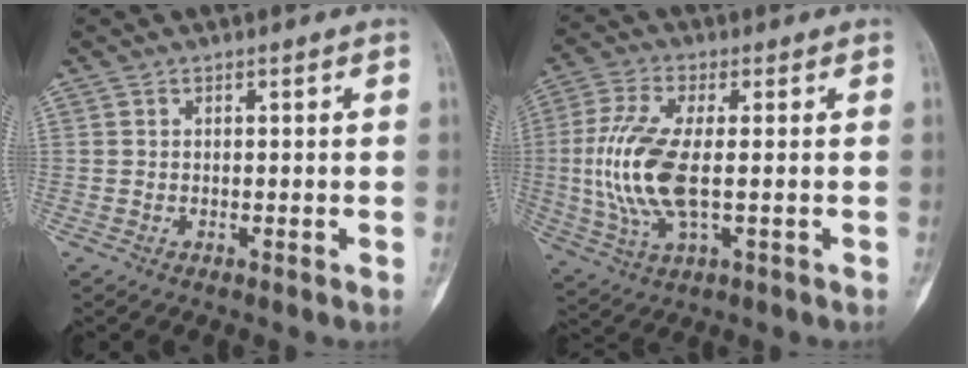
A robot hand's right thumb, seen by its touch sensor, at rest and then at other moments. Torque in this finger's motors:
{"motor_torque": [1.39, 1.24, 0.96, -0.80, 0.38]}